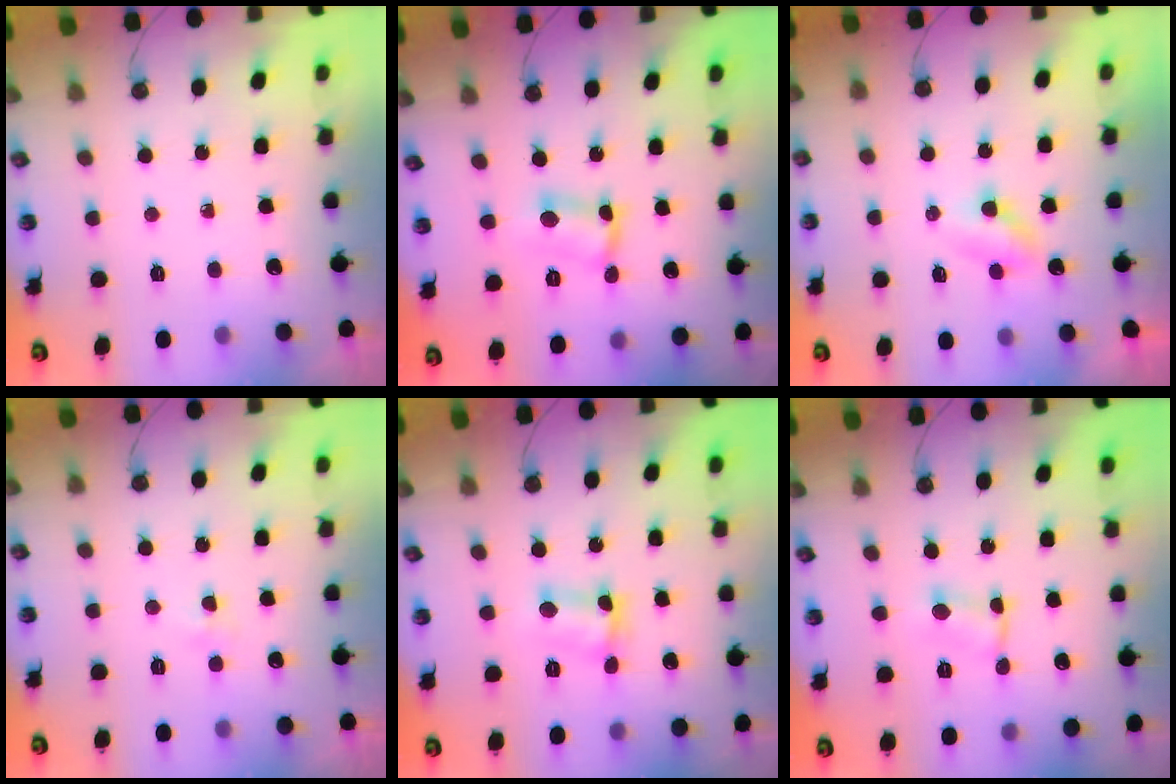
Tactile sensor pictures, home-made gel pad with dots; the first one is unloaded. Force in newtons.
{"total": 2.9, "press": 2.9, "slide": 0.4}
{"total": 3.1, "press": 3.1, "slide": 0.4}
{"total": 3.5, "press": 3.4, "slide": 0.6}
{"total": 4.1, "press": 3.9, "slide": 1.1}
{"total": 1.5, "press": 1.5, "slide": 0.2}